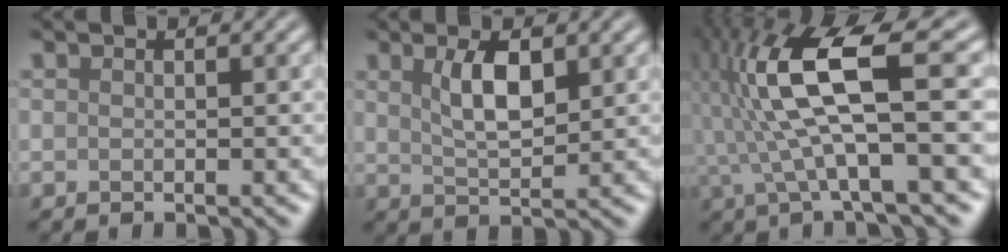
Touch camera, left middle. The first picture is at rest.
{"total": 3.6, "force": [1.4, 1.3, 3.0], "torque": [-0.059, 0.001, 0.028]}
{"total": 10.1, "force": [0.9, 2.3, 9.8], "torque": [-0.194, 0.017, 0.016]}